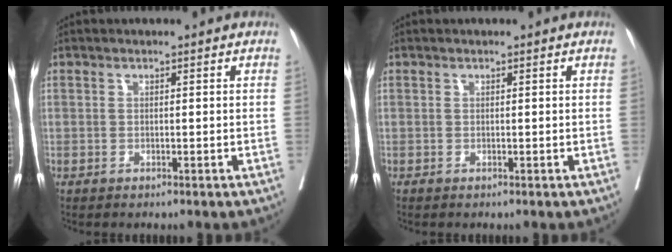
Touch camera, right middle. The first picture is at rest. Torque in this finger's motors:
{"motor_torque": [-0.01, 0.00, 0.00, -0.02]}